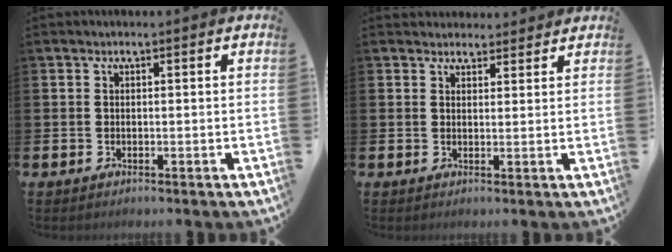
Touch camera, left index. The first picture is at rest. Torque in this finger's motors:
{"motor_torque": [1.05, -1.08, 0.06, 0.00]}